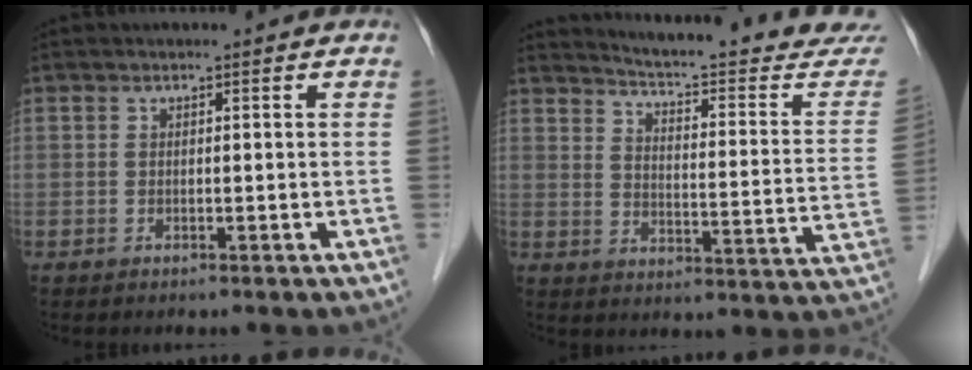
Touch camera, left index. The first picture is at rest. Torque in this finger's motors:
{"motor_torque": [0.52, -0.82, 0.18, 0.04]}